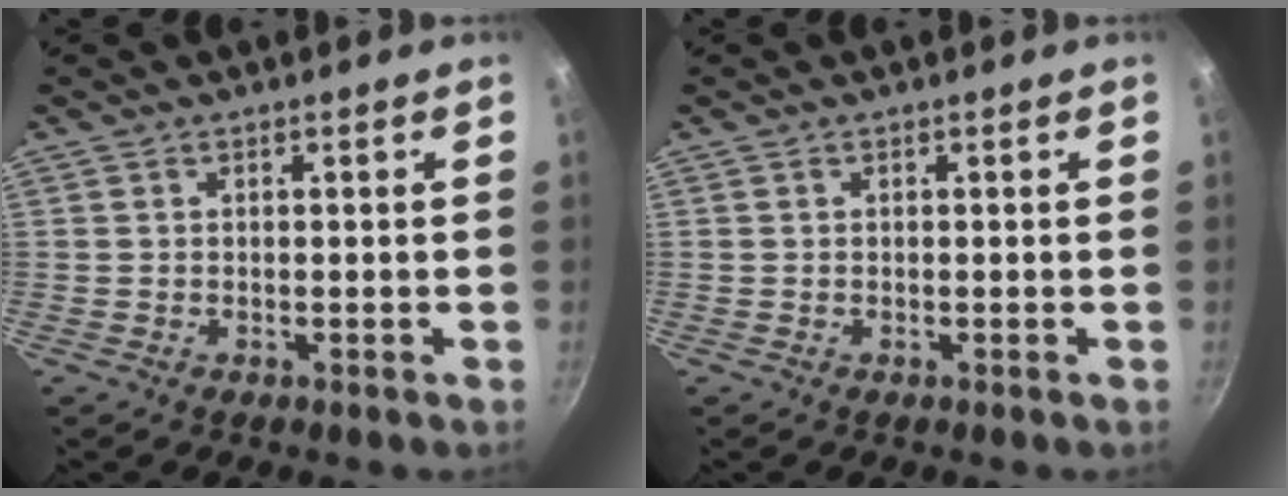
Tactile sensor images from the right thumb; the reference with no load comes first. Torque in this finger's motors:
{"motor_torque": [-0.05, 0.05, 0.00, 0.00, 0.06]}